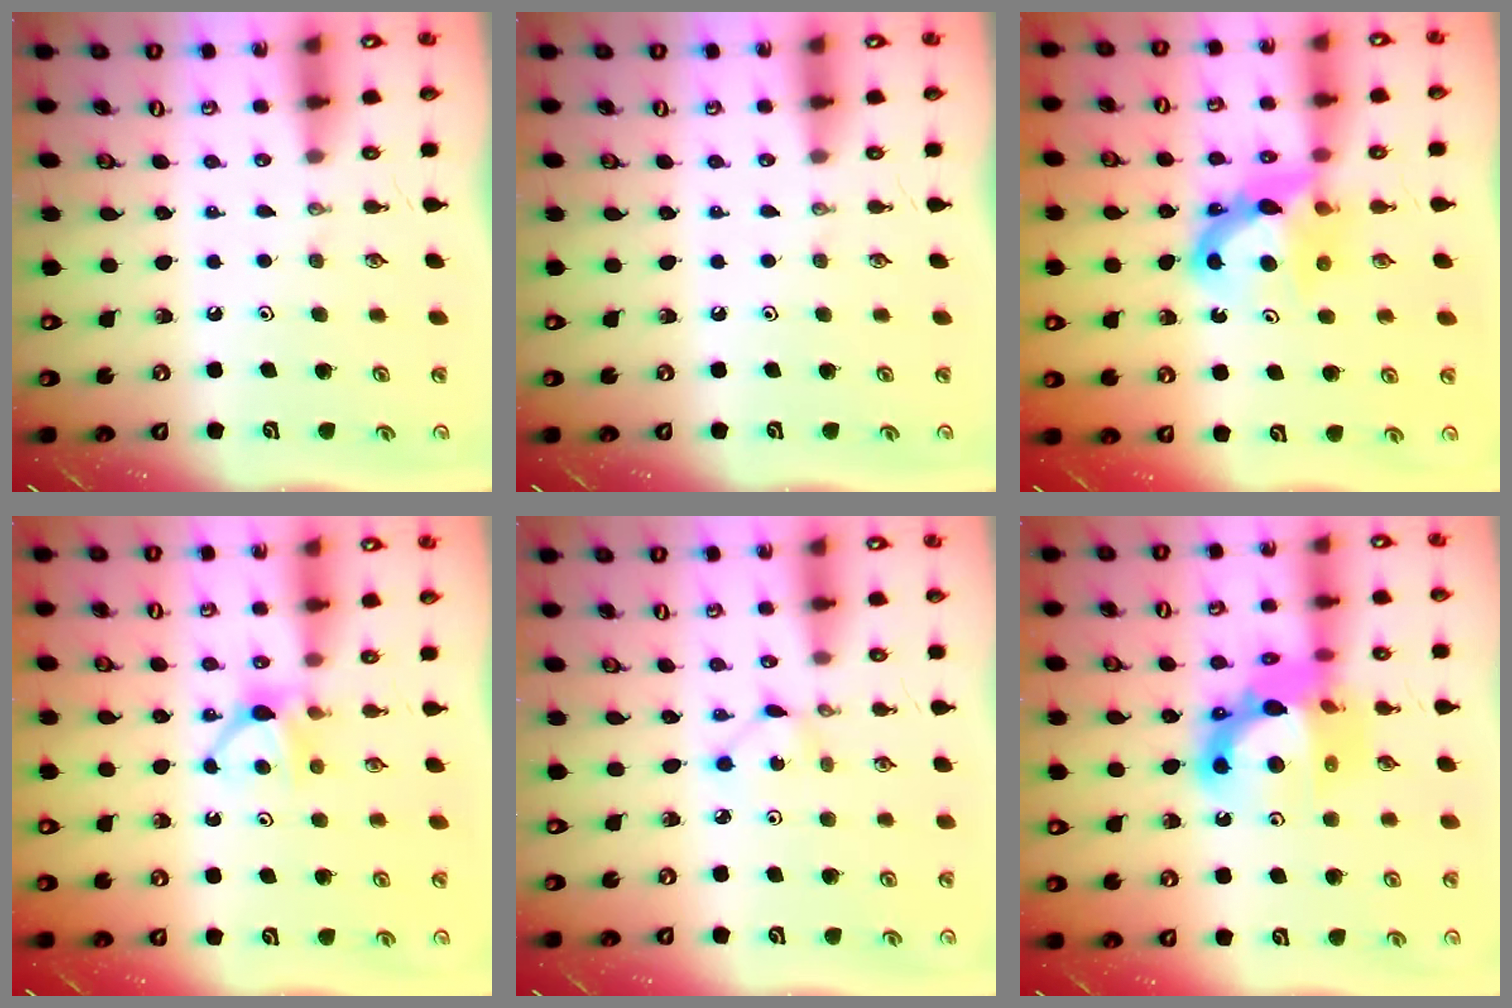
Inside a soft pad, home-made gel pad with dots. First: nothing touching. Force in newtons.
{"total": 0.0}
{"total": 8.4, "press": 8.3, "slide": 0.4}
{"total": 5.1, "press": 5.0, "slide": 0.6}
{"total": 2.0, "press": 2.0, "slide": 0.3}
{"total": 16.2, "press": 16.1, "slide": 1.9}